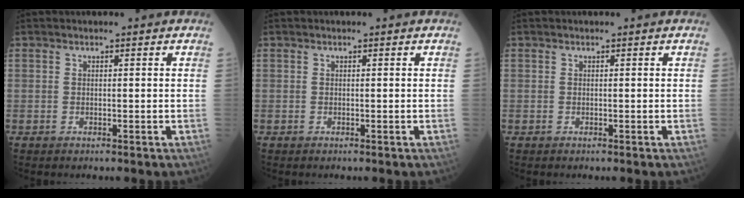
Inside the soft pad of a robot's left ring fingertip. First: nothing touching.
{"total": 0.0}
{"total": 0.0}